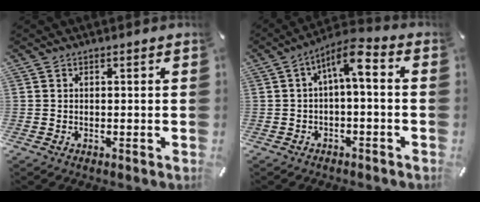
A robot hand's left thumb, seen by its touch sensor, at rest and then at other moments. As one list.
[{"total": 6.8, "force": [0.4, 2.7, 6.3], "torque": [-0.111, 0.003, 0.005]}]